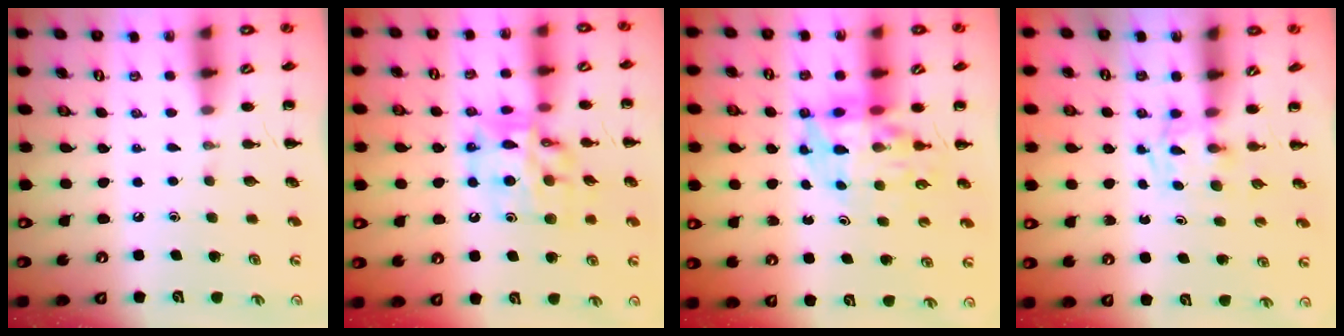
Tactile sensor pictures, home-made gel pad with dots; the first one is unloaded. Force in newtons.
{"total": 14.6, "press": 14.3, "slide": 3.2}
{"total": 9.6, "press": 9.2, "slide": 2.7}
{"total": 1.8, "press": 1.4, "slide": 1.1}